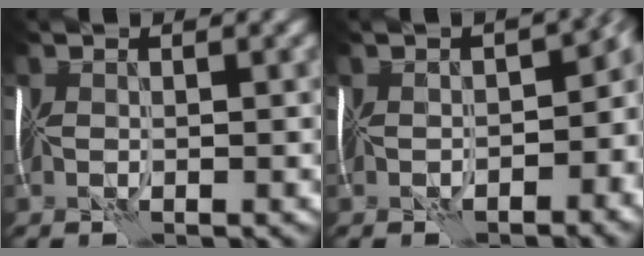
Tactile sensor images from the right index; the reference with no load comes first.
{"total": 9.7, "force": [-2.2, 5.6, 7.6], "torque": [-0.037, -0.009, -0.016]}